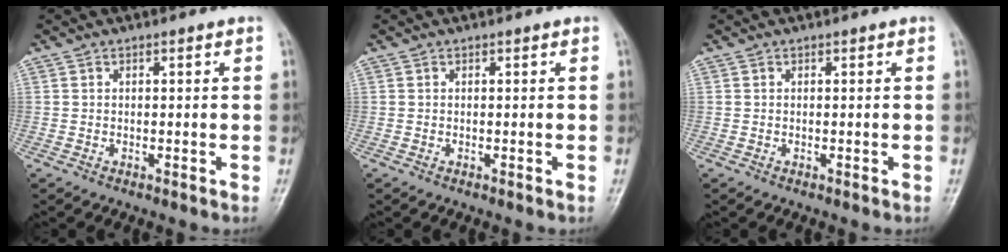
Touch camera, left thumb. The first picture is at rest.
{"total": 0.0}
{"total": 0.0}